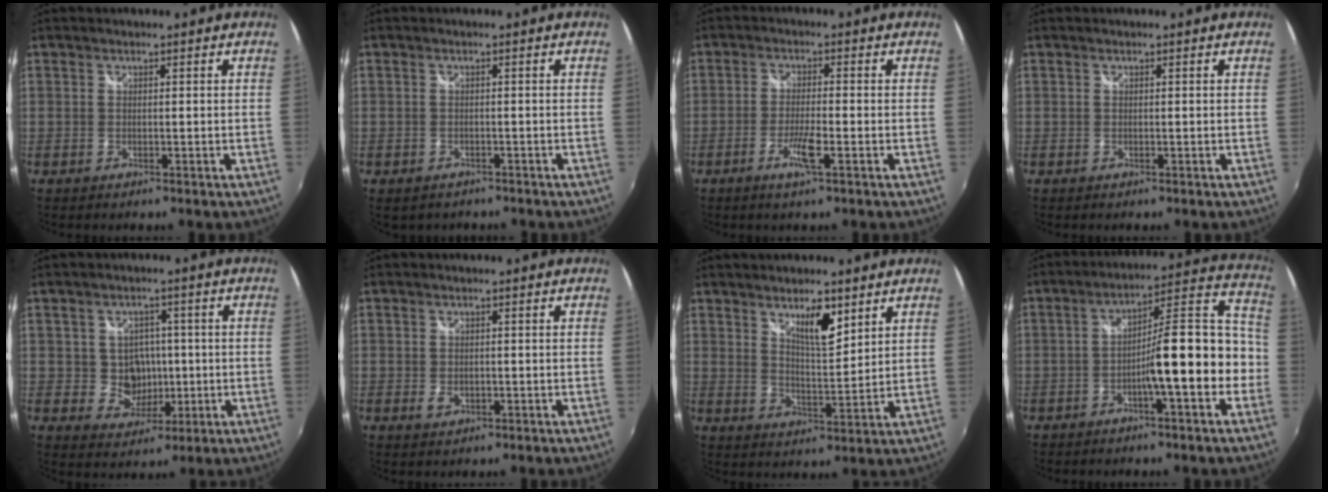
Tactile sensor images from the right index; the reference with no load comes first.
{"total": 2.9, "force": [-2.2, 1.6, 0.8], "torque": [-0.021, -0.014, -0.031]}
{"total": 4.8, "force": [-2.3, 0.2, 4.2], "torque": [-0.086, -0.007, -0.045]}
{"total": 0.0}
{"total": 6.4, "force": [-0.1, 6.0, 2.1], "torque": [-0.047, 0.011, 0.012]}
{"total": 2.1, "force": [-0.5, 1.5, 1.4], "torque": [-0.025, -0.003, -0.007]}
{"total": 6.7, "force": [4.5, 1.7, 4.8], "torque": [-0.074, -0.007, 0.076]}
{"total": 13.1, "force": [-3.9, 2.0, 12.3], "torque": [-0.174, 0.033, -0.060]}